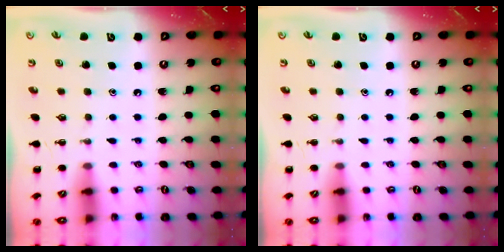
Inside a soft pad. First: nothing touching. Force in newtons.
{"total": 0.0}